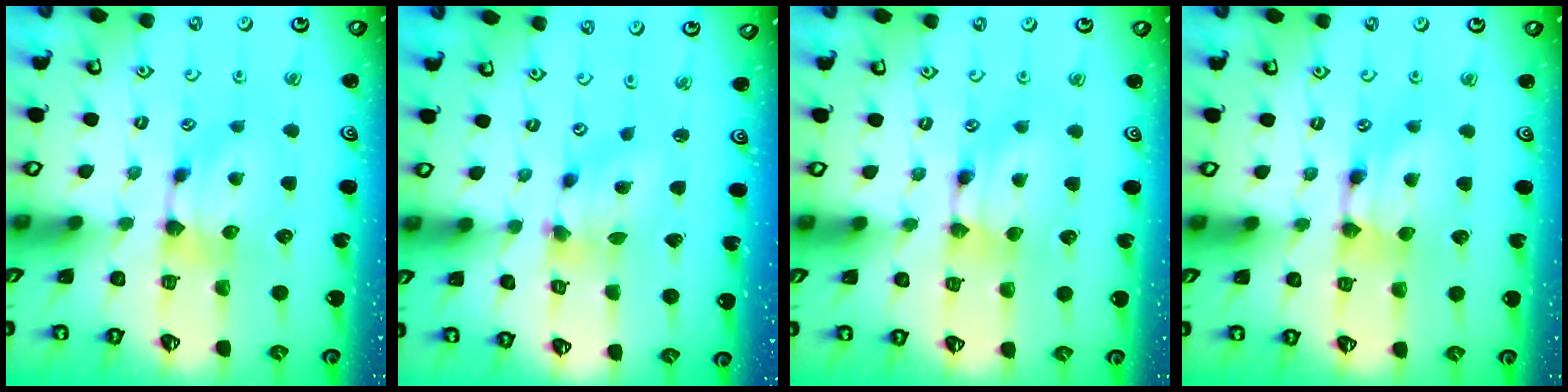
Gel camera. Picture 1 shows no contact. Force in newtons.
{"total": 5.1, "press": 4.7, "slide": 1.9}
{"total": 1.6, "press": 1.6, "slide": 0.2}
{"total": 2.0, "press": 2.0, "slide": 0.1}